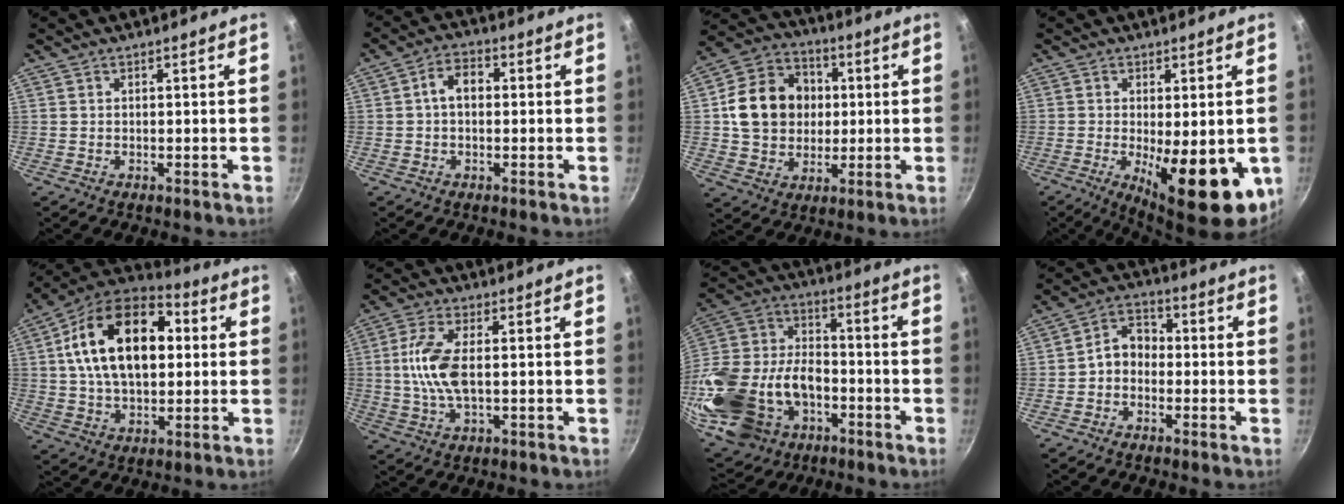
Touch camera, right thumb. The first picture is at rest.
{"total": 5.1, "force": [0.3, 3.4, 3.8], "torque": [-0.059, 0.019, -0.002]}
{"total": 15.6, "force": [1.2, 13.1, 8.3], "torque": [-0.122, 0.020, 0.022]}
{"total": 17.3, "force": [-4.9, 6.7, 15.2], "torque": [-0.174, -0.023, -0.049]}
{"total": 22.0, "force": [3.8, 13.2, 17.2], "torque": [-0.272, 0.019, 0.055]}
{"total": 9.5, "force": [0.5, 4.1, 8.5], "torque": [-0.194, 0.000, 0.009]}
{"total": 31.2, "force": [-10.2, 21.6, 20.1], "torque": [-0.519, 0.029, -0.175]}
{"total": 6.3, "force": [-1.2, 4.9, 3.8], "torque": [-0.044, 0.029, -0.039]}